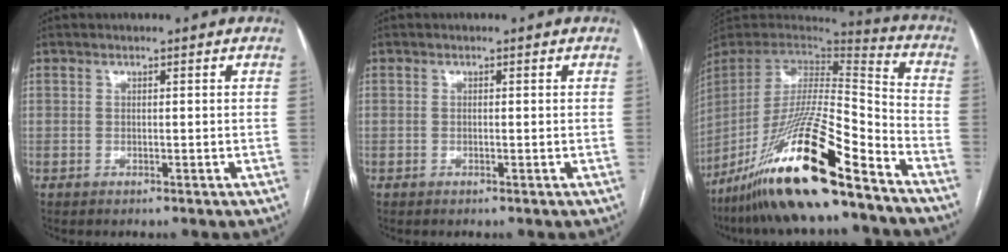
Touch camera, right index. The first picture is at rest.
{"total": 0.0}
{"total": 23.5, "force": [-16.2, 2.1, 17.0], "torque": [-0.324, -0.033, -0.293]}